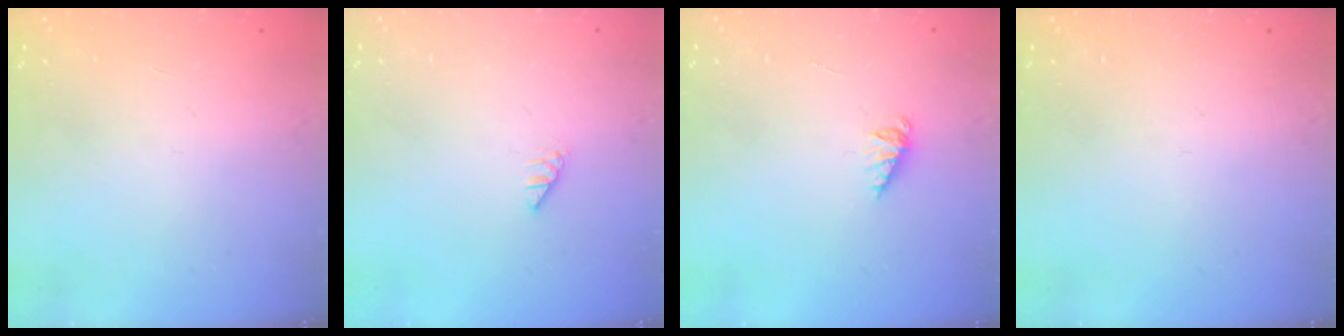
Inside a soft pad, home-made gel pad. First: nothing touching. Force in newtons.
{"total": 0.0}
{"total": 1.7, "press": 1.7, "slide": 0.2}
{"total": 0.0}